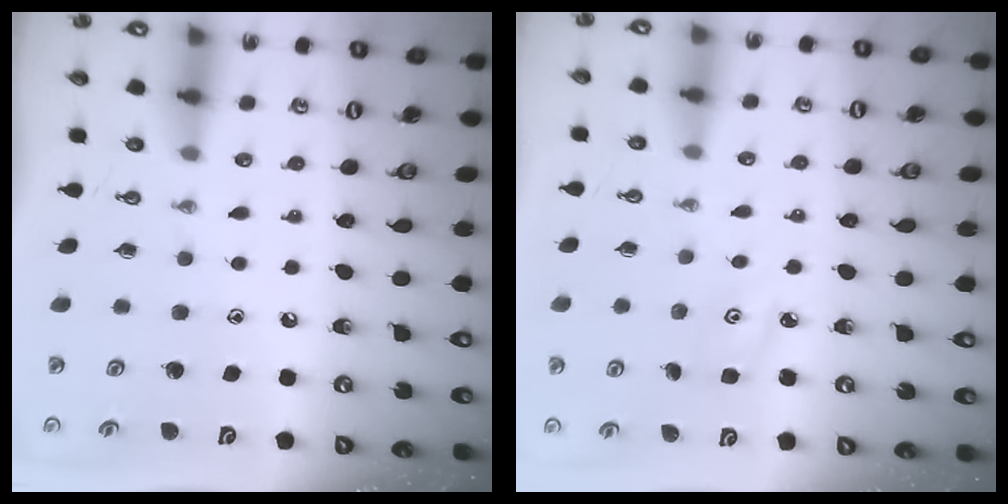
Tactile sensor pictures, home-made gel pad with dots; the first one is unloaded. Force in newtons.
{"total": 3.0, "press": 3.0, "slide": 0.4}